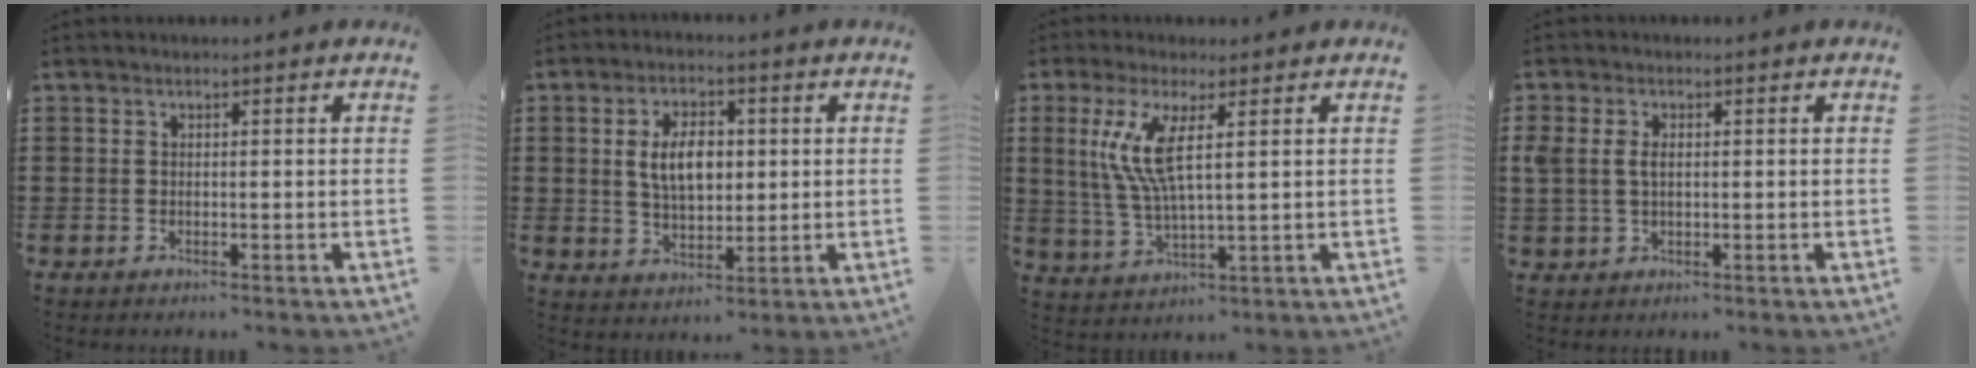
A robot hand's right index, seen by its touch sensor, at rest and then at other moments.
{"total": 6.8, "force": [1.0, 3.9, 5.5], "torque": [-0.106, 0.004, 0.008]}
{"total": 8.5, "force": [2.4, 1.9, 7.9], "torque": [-0.180, -0.010, 0.034]}
{"total": 2.9, "force": [0.4, 1.8, 2.2], "torque": [-0.062, 0.003, 0.002]}